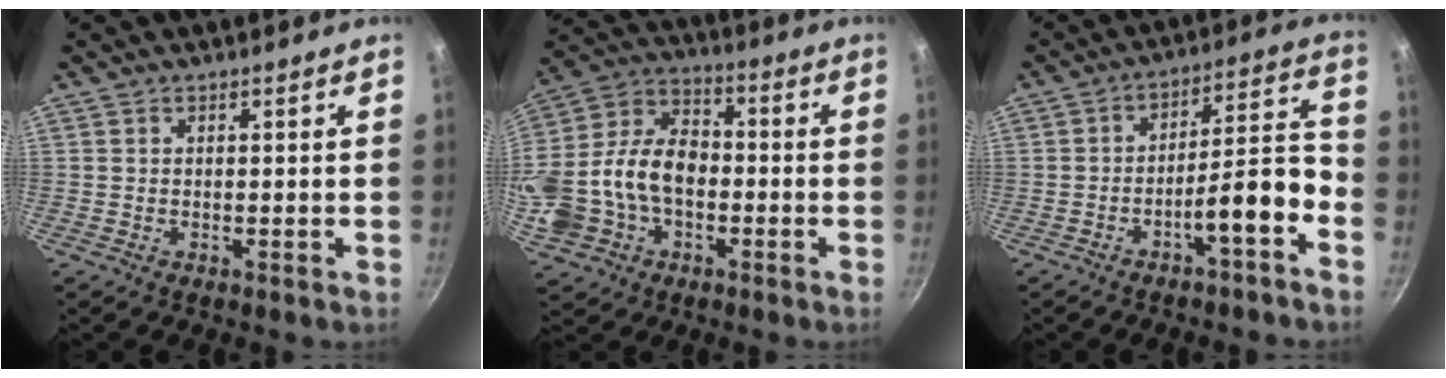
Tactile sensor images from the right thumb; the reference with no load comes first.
{"total": 20.7, "force": [-3.4, 14.7, 14.1], "torque": [-0.282, 0.054, -0.062]}
{"total": 9.8, "force": [-5.1, 2.1, 8.2], "torque": [-0.114, 0.058, -0.074]}